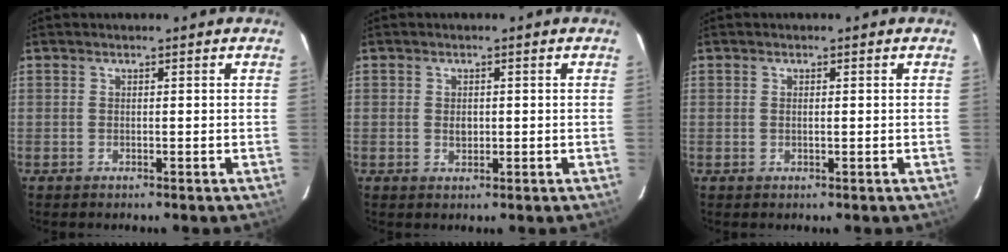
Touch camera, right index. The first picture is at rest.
{"total": 1.7, "force": [-0.1, 1.3, 1.1], "torque": [-0.016, 0.002, 0.000]}
{"total": 0.7, "force": [0.1, 0.2, 0.6], "torque": [-0.013, 0.001, 0.001]}